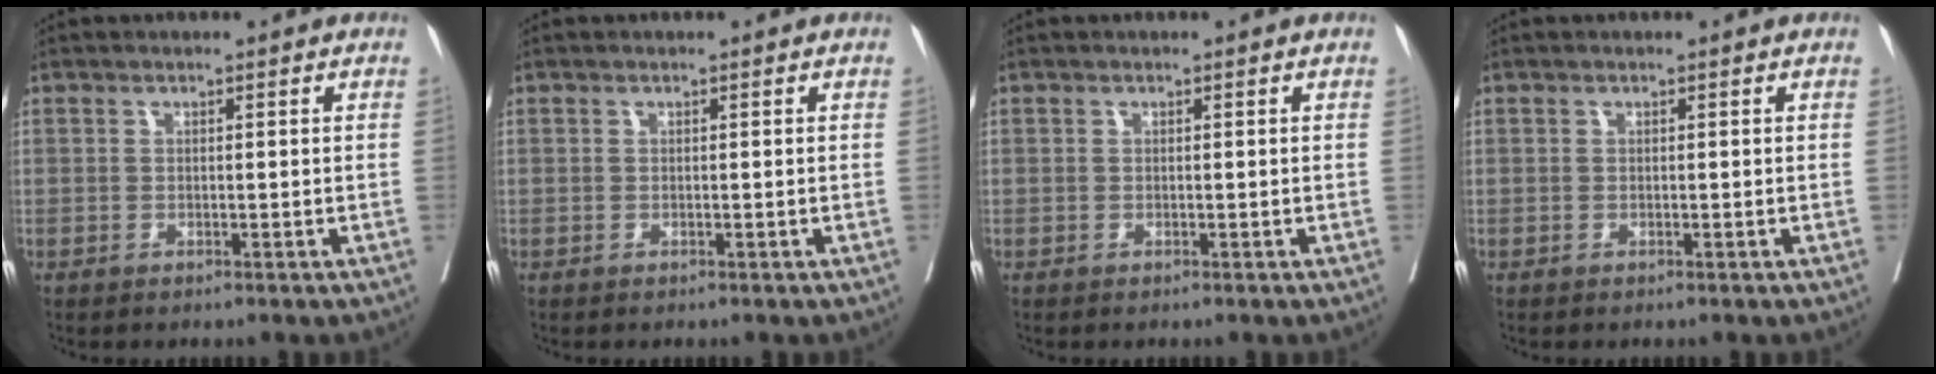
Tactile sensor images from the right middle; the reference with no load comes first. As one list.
[{"total": 0.0}, {"total": 0.0}, {"total": 0.0}]